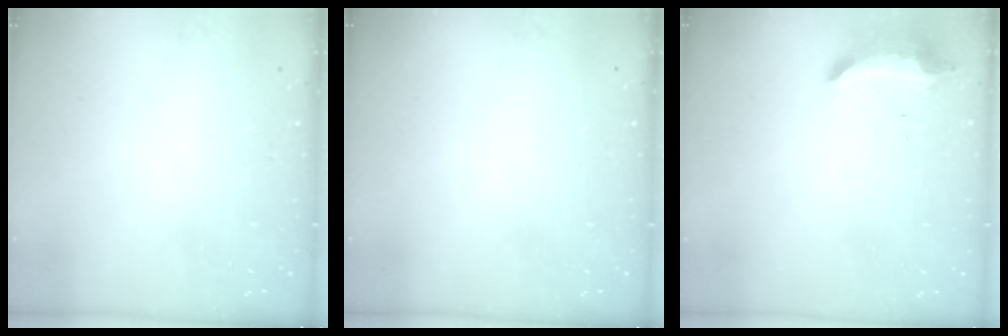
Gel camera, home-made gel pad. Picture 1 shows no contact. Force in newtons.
{"total": 0.0}
{"total": 9.2, "press": 9.2, "slide": 0.6}